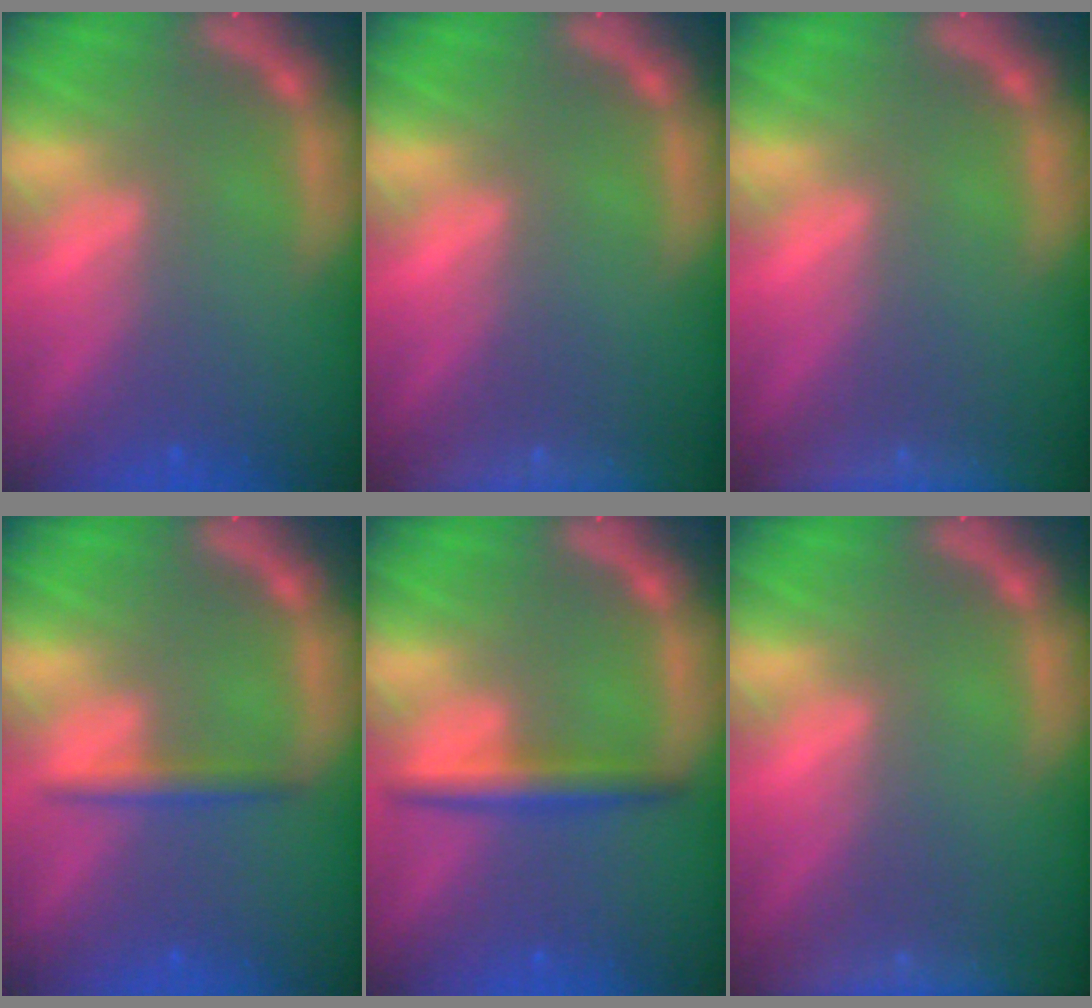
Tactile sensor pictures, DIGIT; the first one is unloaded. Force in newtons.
{"total": 9.0}
{"total": 8.5}
{"total": 1.9}
{"total": 3.0}
{"total": 8.0}